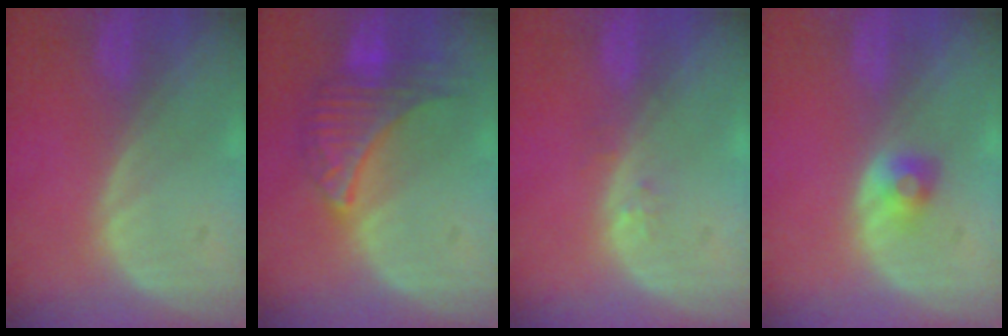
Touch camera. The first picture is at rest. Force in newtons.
{"total": 7.5, "press": 7.5, "slide": 0.1}
{"total": 0.9, "press": 0.9, "slide": 0.2}
{"total": 2.3, "press": 2.2, "slide": 0.5}